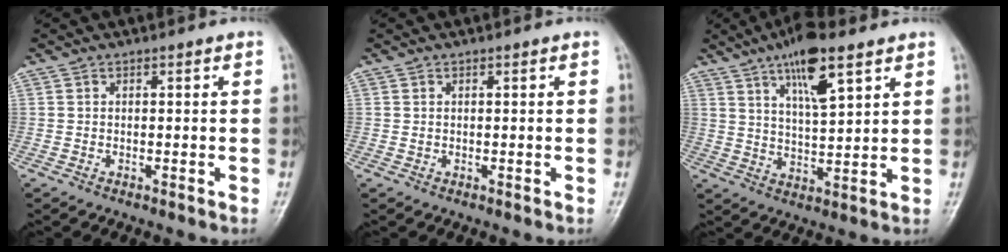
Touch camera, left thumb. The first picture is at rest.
{"total": 0.7, "force": [0.3, 0.5, 0.3], "torque": [-0.002, 0.000, 0.004]}
{"total": 11.2, "force": [6.6, 3.3, 8.5], "torque": [-0.134, -0.030, 0.114]}